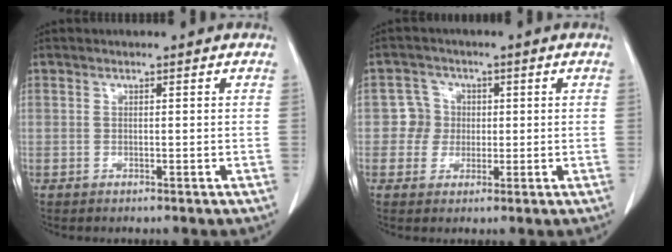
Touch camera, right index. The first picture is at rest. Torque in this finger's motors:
{"motor_torque": [-0.04, 0.06, -0.02, -0.01]}